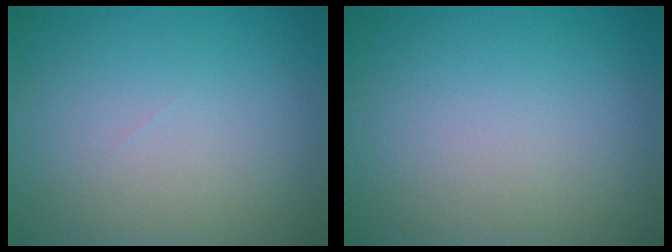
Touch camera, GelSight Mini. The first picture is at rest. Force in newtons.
{"total": 0.0}